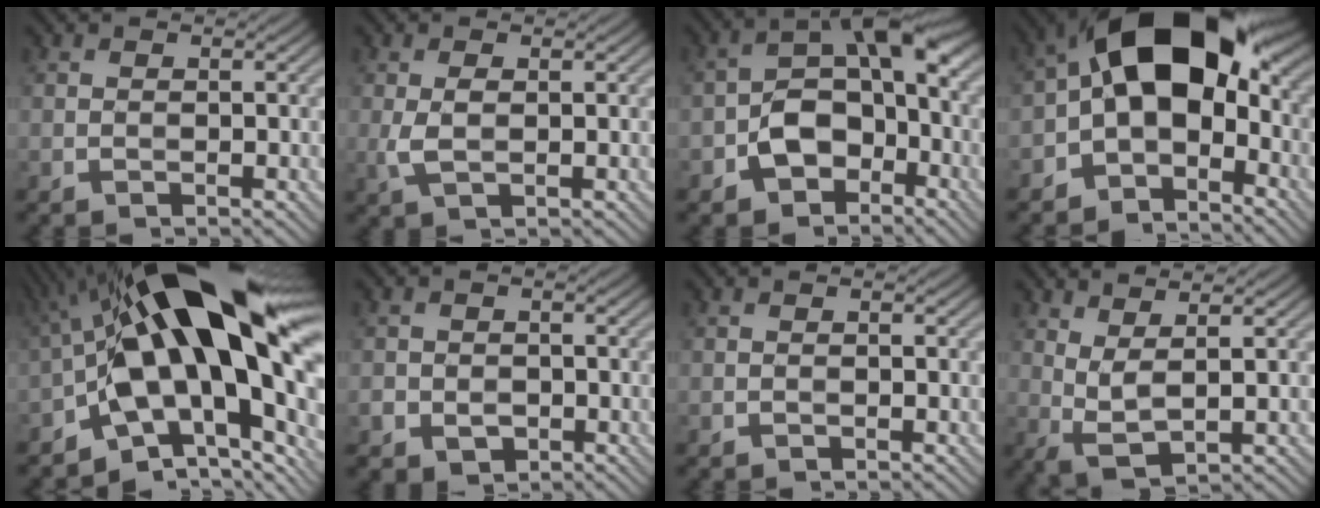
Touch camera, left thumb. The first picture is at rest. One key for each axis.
{"total": 2.5, "fx": 0.2, "fy": 1.1, "fz": 2.3, "tx": -0.056, "ty": -0.003, "tz": 0.005}
{"total": 8.5, "fx": -3.1, "fy": 5.3, "fz": 5.8, "tx": -0.089, "ty": 0.006, "tz": -0.072}
{"total": 14.8, "fx": -0.9, "fy": 8.8, "fz": 11.8, "tx": -0.177, "ty": 0.025, "tz": -0.037}
{"total": 20.5, "fx": 1.2, "fy": 9.1, "fz": 18.3, "tx": -0.300, "ty": 0.021, "tz": 0.008}
{"total": 2.9, "fx": -1.1, "fy": 2.4, "fz": 1.2, "tx": -0.024, "ty": -0.009, "tz": -0.019}
{"total": 0.0}
{"total": 3.6, "fx": 1.8, "fy": 0.7, "fz": 3.0, "tx": -0.078, "ty": -0.004, "tz": 0.043}